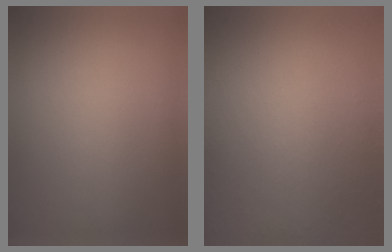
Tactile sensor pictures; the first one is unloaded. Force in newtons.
{"total": 8.4}